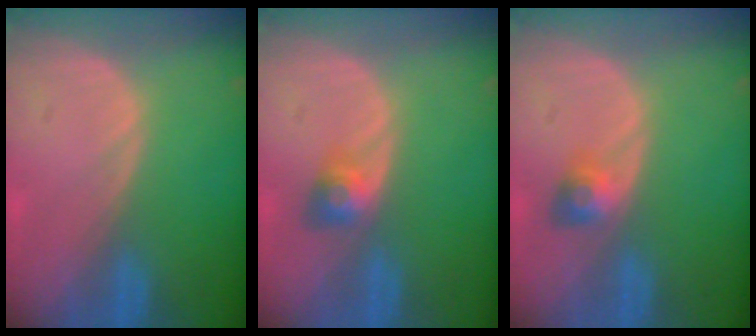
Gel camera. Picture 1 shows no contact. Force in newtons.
{"total": 3.2, "press": 2.8, "slide": 1.5}
{"total": 3.0, "press": 2.6, "slide": 1.3}